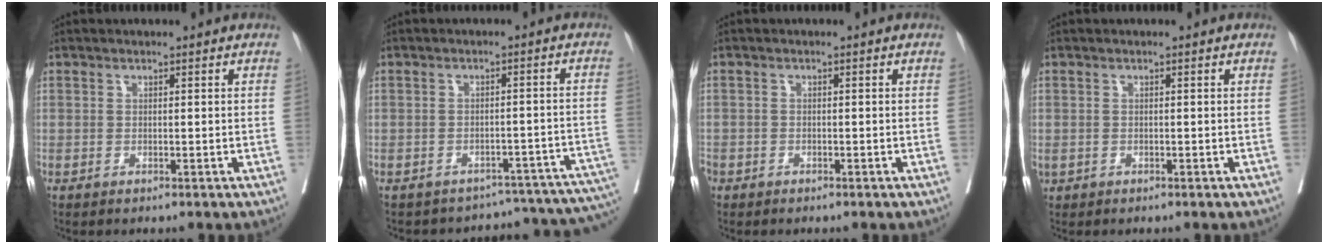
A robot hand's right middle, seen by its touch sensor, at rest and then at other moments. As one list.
[{"total": 14.2, "force": [-13.1, 4.2, 3.7], "torque": [-0.005, 0.045, -0.137]}, {"total": 2.3, "force": [-1.6, 1.4, 0.7], "torque": [-0.021, -0.001, -0.032]}, {"total": 0.7, "force": [-0.2, 0.6, 0.3], "torque": [-0.007, 0.003, 0.003]}]